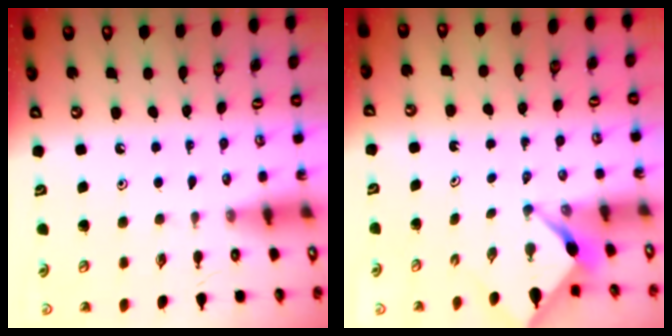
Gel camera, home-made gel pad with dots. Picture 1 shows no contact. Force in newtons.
{"total": 2.5, "press": 2.5, "slide": 0.3}